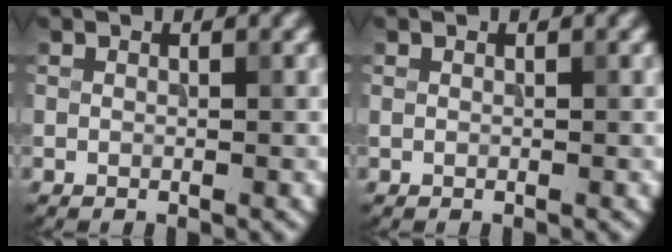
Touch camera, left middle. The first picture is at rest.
{"total": 0.0}